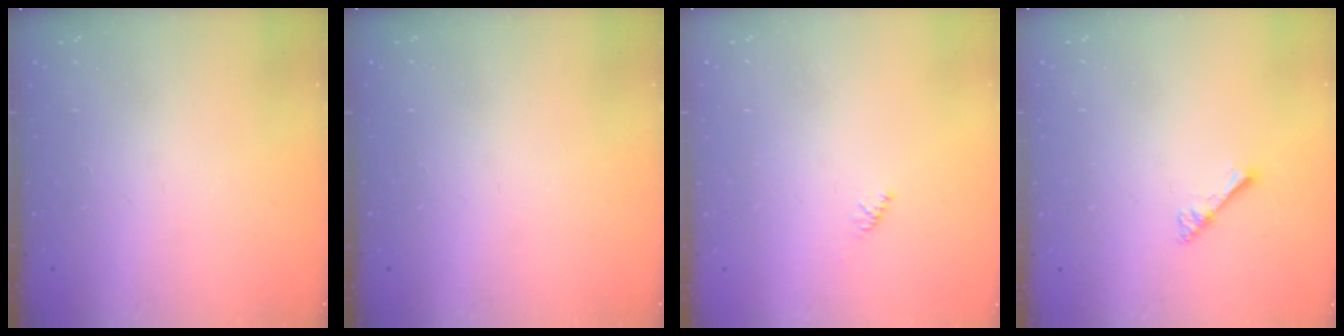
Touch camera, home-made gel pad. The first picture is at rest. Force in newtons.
{"total": 0.0}
{"total": 1.6, "press": 1.5, "slide": 0.4}
{"total": 3.3, "press": 3.2, "slide": 0.4}